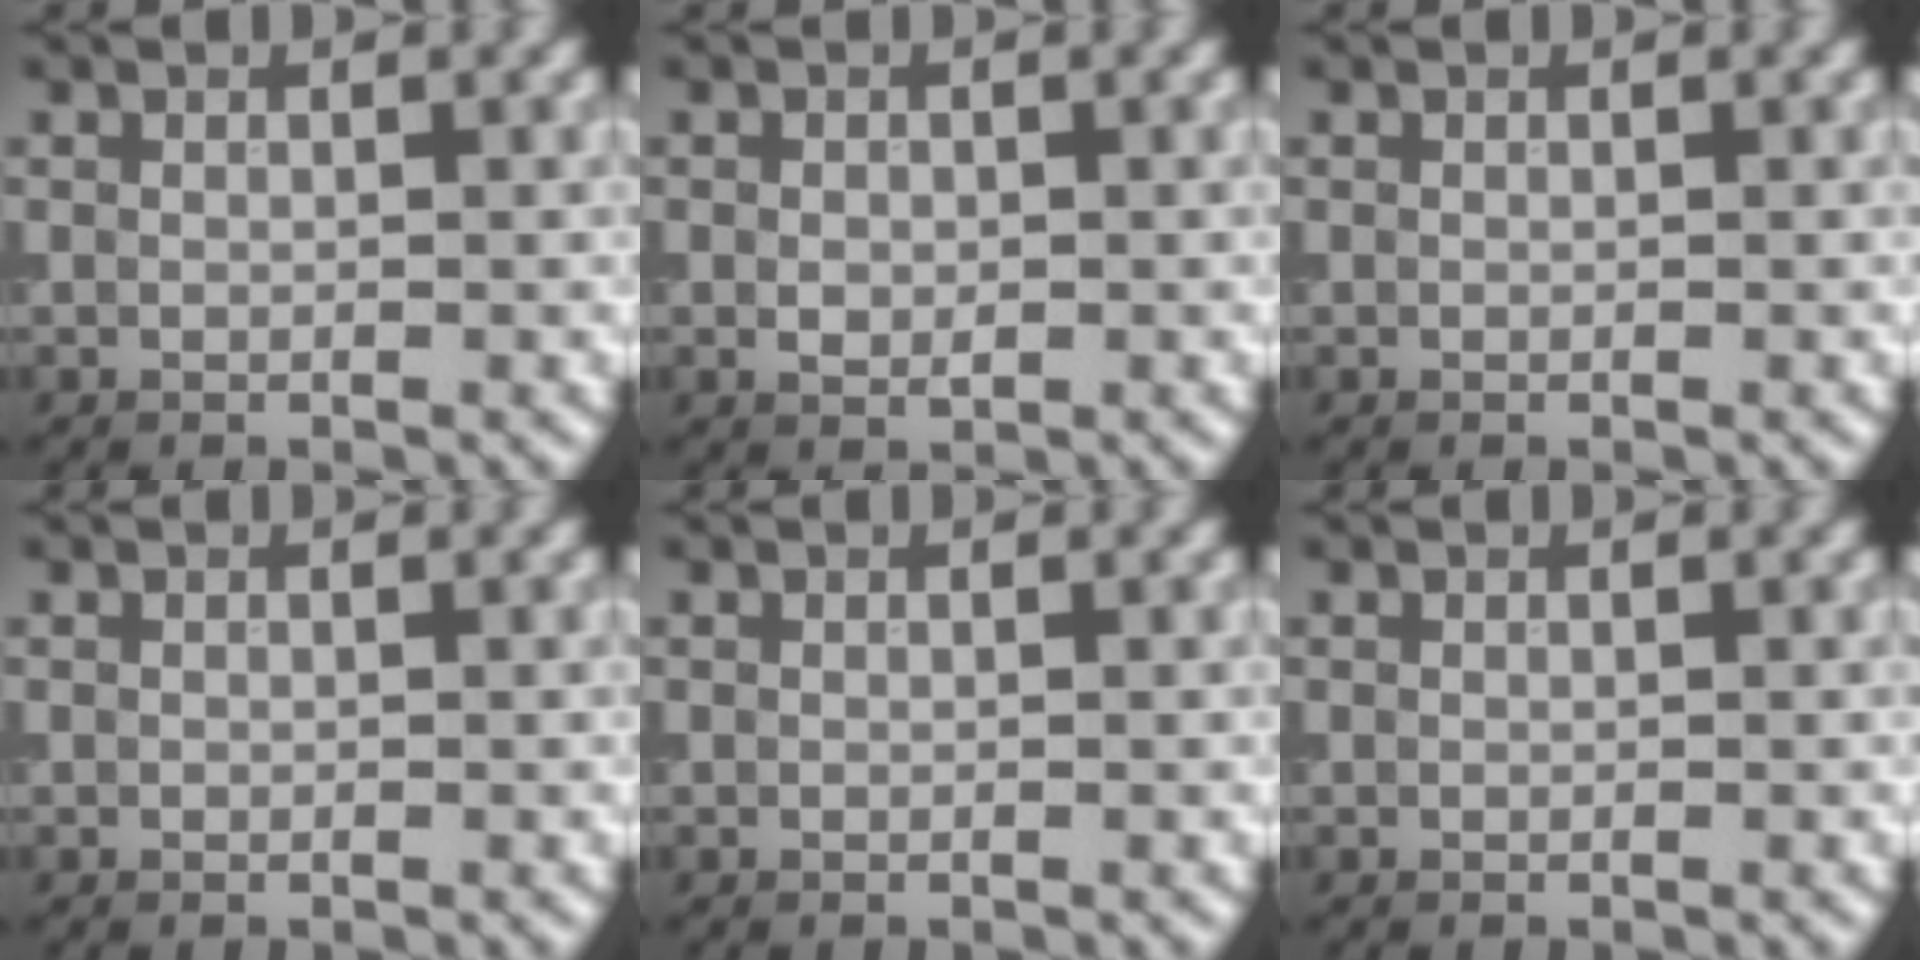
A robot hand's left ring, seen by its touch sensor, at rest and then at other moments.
{"total": 1.5, "force": [-0.1, 1.0, 1.0], "torque": [-0.018, -0.001, -0.001]}
{"total": 0.0}
{"total": 0.0}
{"total": 0.0}
{"total": 0.0}